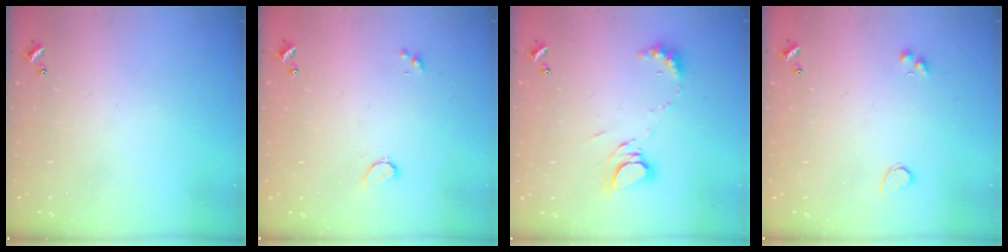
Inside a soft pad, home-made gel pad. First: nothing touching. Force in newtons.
{"total": 0.8, "press": 0.7, "slide": 0.4}
{"total": 8.3, "press": 8.2, "slide": 1.0}
{"total": 1.9, "press": 1.5, "slide": 1.1}